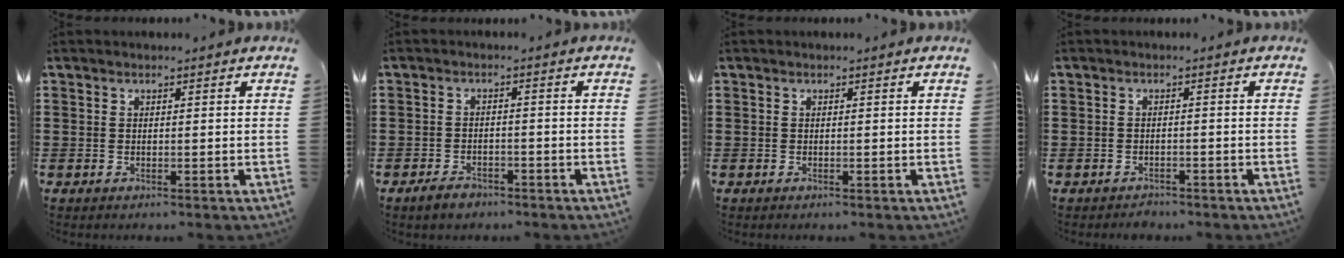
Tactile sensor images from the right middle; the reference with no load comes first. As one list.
[{"total": 2.5, "force": [-2.1, 1.1, 0.8], "torque": [-0.016, 0.007, -0.043]}, {"total": 0.0}, {"total": 1.6, "force": [-1.5, 0.7, -0.1], "torque": [-0.002, 0.003, -0.034]}]